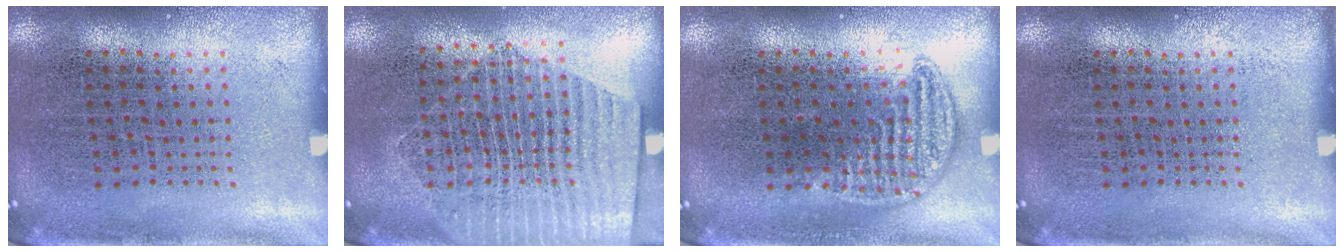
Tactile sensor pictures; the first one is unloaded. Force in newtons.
{"total": 1.8, "press": 1.6, "slide": 0.8}
{"total": 0.9, "press": 0.9, "slide": 0.2}
{"total": 0.0}